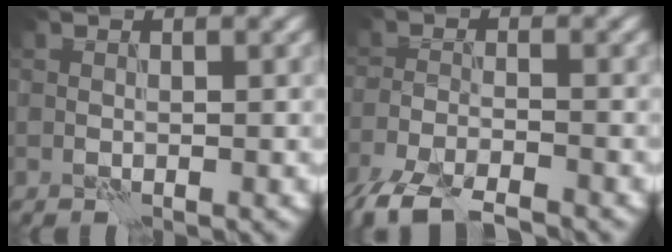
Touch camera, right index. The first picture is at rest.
{"total": 6.5, "force": [-5.5, 1.4, 3.1], "torque": [-0.058, -0.029, -0.102]}